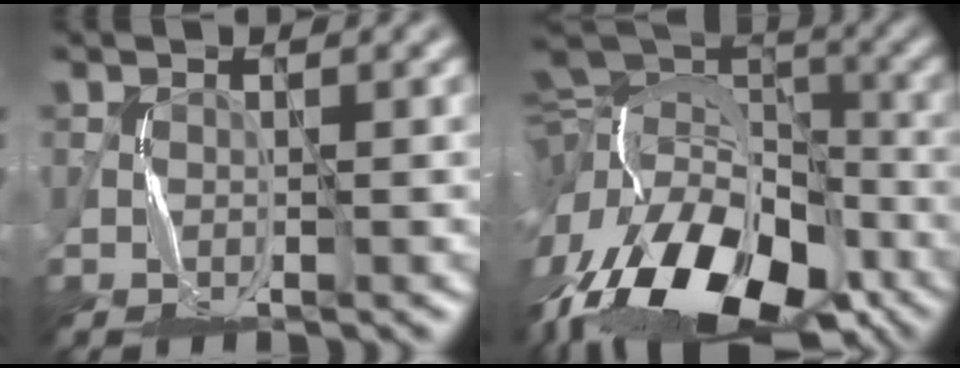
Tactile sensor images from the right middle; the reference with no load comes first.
{"total": 19.5, "force": [-11.1, 10.7, 12.0], "torque": [-0.220, -0.006, -0.179]}